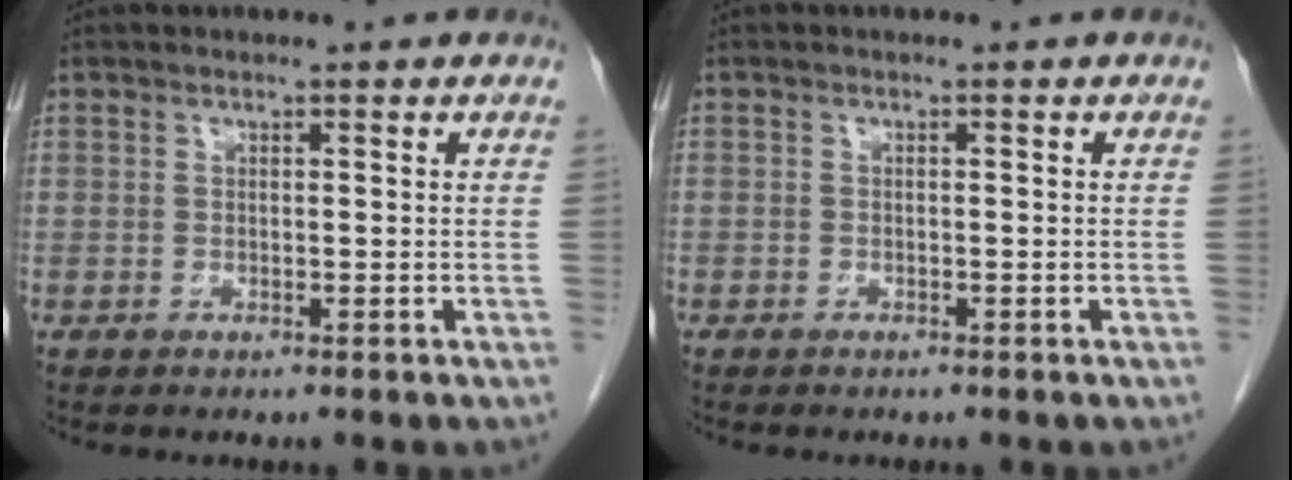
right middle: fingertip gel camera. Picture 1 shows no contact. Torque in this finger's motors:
{"motor_torque": [0.85, -1.29, -0.44, -0.21]}